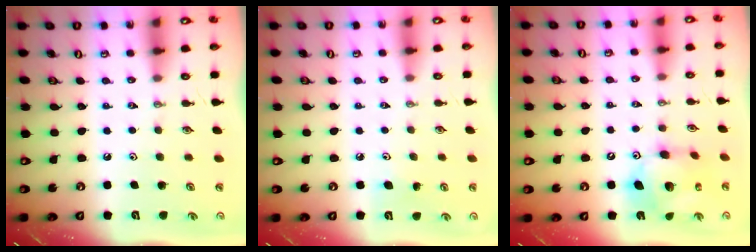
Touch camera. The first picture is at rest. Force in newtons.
{"total": 5.2, "press": 4.9, "slide": 1.4}
{"total": 13.7, "press": 13.6, "slide": 1.4}